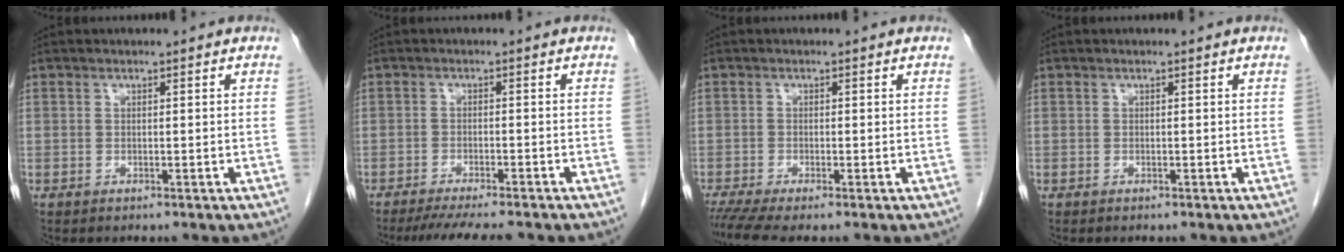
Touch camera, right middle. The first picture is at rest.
{"total": 9.3, "force": [-8.0, 0.6, 4.6], "torque": [-0.061, -0.018, -0.117]}
{"total": 3.8, "force": [-2.9, 0.0, 2.4], "torque": [-0.043, -0.010, -0.055]}
{"total": 0.0}